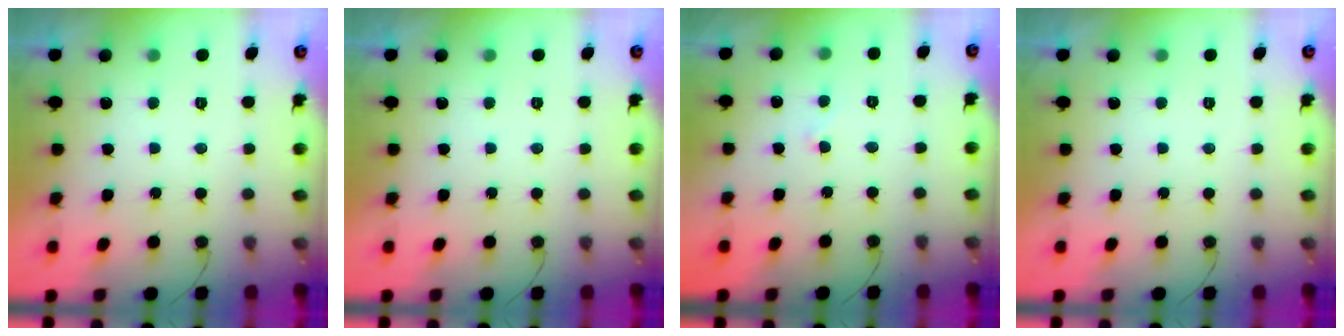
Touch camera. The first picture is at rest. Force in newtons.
{"total": 0.0}
{"total": 2.9, "press": 2.9, "slide": 0.3}
{"total": 0.0}